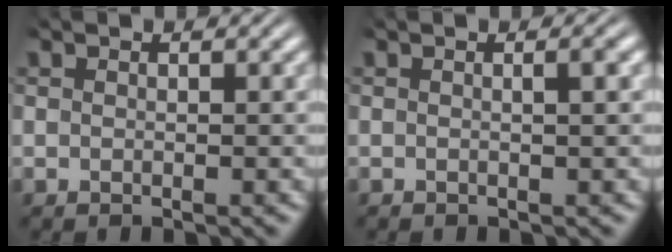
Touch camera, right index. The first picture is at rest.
{"total": 0.7, "force": [0.0, -0.3, 0.6], "torque": [-0.008, 0.001, 0.000]}